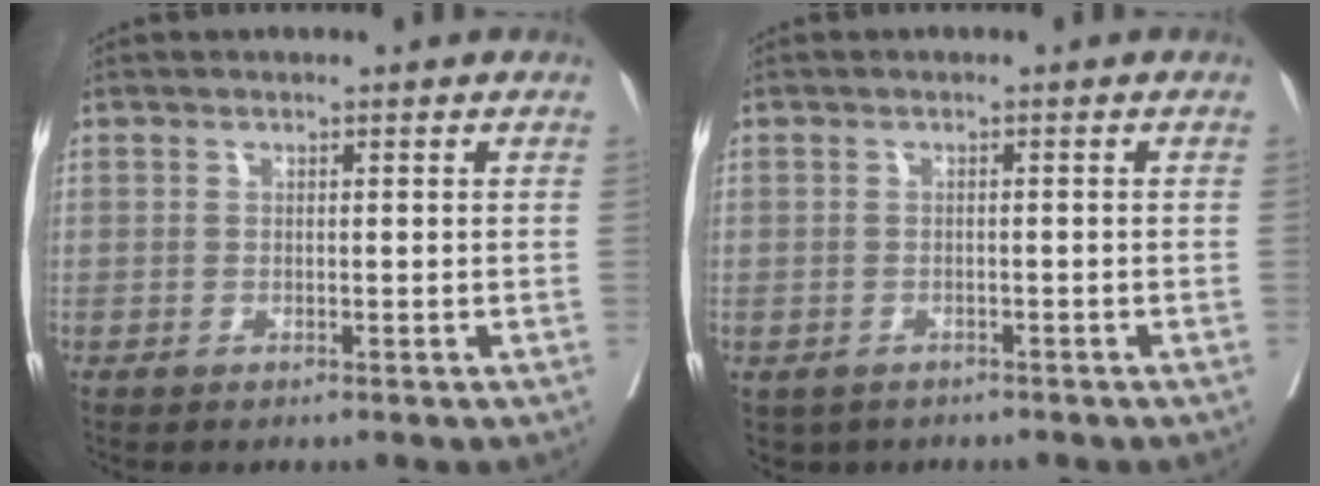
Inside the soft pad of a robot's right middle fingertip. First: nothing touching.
{"total": 3.6, "force": [-2.6, 2.3, 0.8], "torque": [-0.011, 0.000, -0.034]}